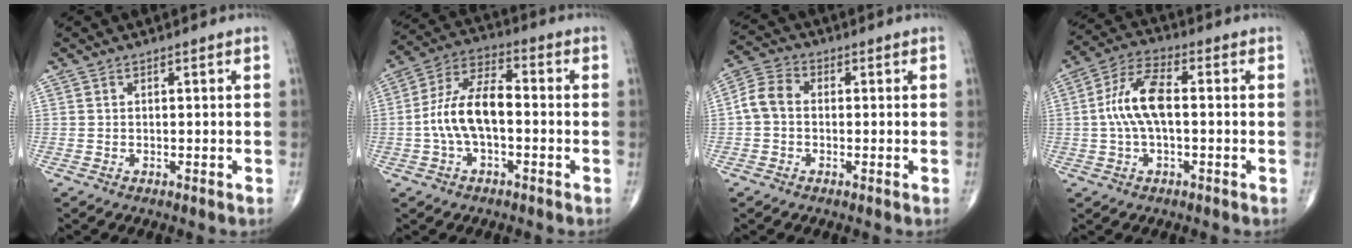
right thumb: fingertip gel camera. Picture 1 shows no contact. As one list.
[{"total": 11.7, "force": [-1.5, 5.8, 10.0], "torque": [-0.197, 0.042, -0.033]}, {"total": 5.6, "force": [-0.3, 4.3, 3.6], "torque": [-0.065, 0.019, -0.019]}, {"total": 9.9, "force": [0.0, 4.5, 8.8], "torque": [-0.187, 0.028, -0.005]}]